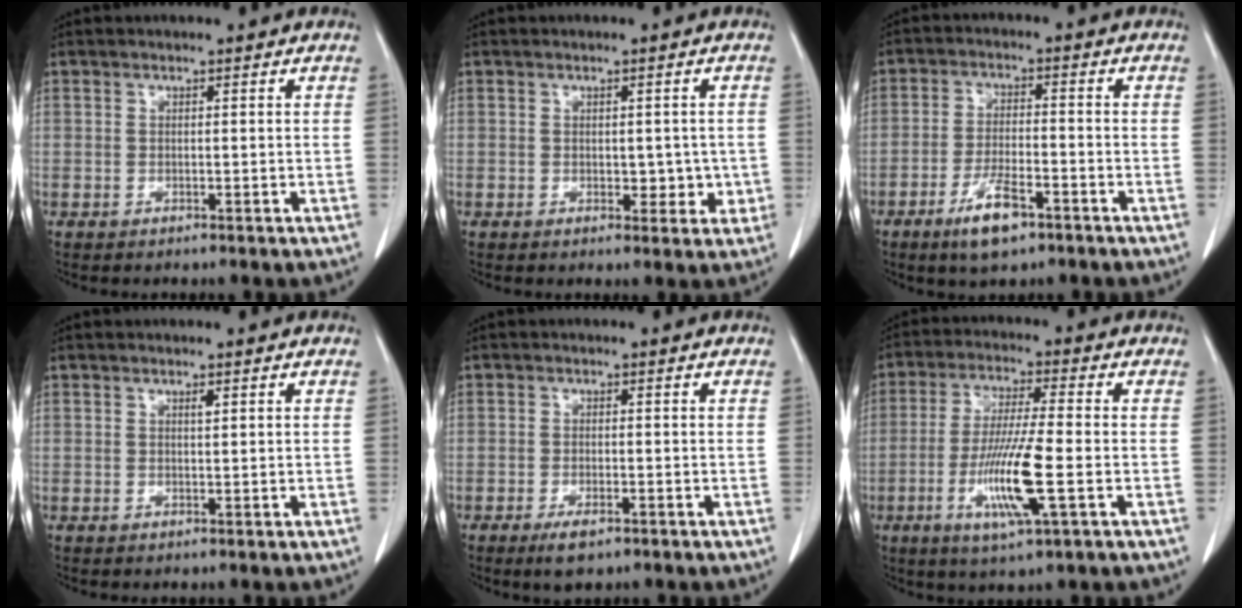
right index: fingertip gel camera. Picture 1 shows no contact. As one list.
[{"total": 3.6, "force": [-0.4, 2.3, 2.7], "torque": [-0.022, 0.003, 0.001]}, {"total": 7.0, "force": [-4.2, 1.9, 5.3], "torque": [-0.104, -0.007, -0.069]}, {"total": 0.6, "force": [0.3, 0.1, 0.5], "torque": [-0.012, -0.001, 0.006]}, {"total": 3.3, "force": [-2.0, 1.0, 2.4], "torque": [-0.047, -0.003, -0.029]}, {"total": 11.2, "force": [-3.2, 0.2, 10.7], "torque": [-0.211, -0.017, -0.062]}]